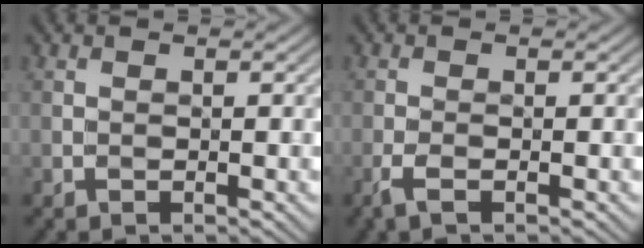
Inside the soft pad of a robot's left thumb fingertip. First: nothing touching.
{"total": 1.9, "force": [-1.1, 0.3, 1.4], "torque": [-0.039, -0.004, -0.023]}